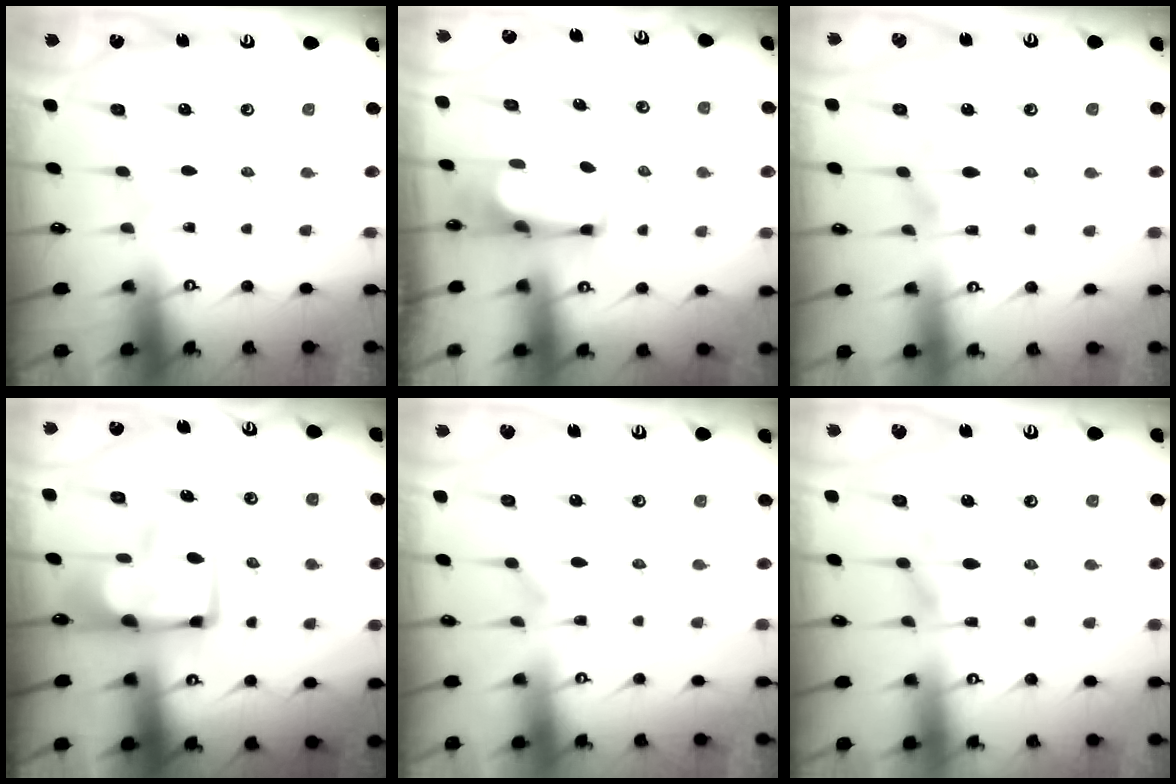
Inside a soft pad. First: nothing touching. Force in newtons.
{"total": 2.4, "press": 2.4, "slide": 0.4}
{"total": 1.2, "press": 1.0, "slide": 0.7}
{"total": 9.6, "press": 9.5, "slide": 1.4}
{"total": 1.7, "press": 1.2, "slide": 1.1}
{"total": 1.3, "press": 0.1, "slide": 1.3}